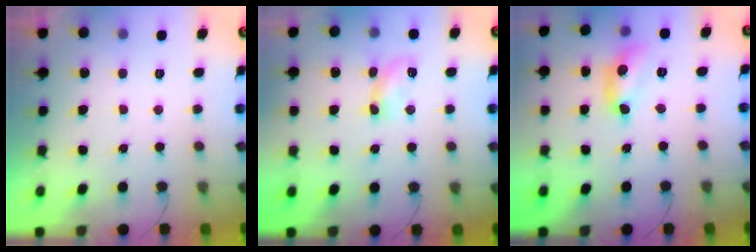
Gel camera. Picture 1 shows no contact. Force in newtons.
{"total": 5.1, "press": 5.0, "slide": 0.7}
{"total": 10.7, "press": 10.6, "slide": 1.0}